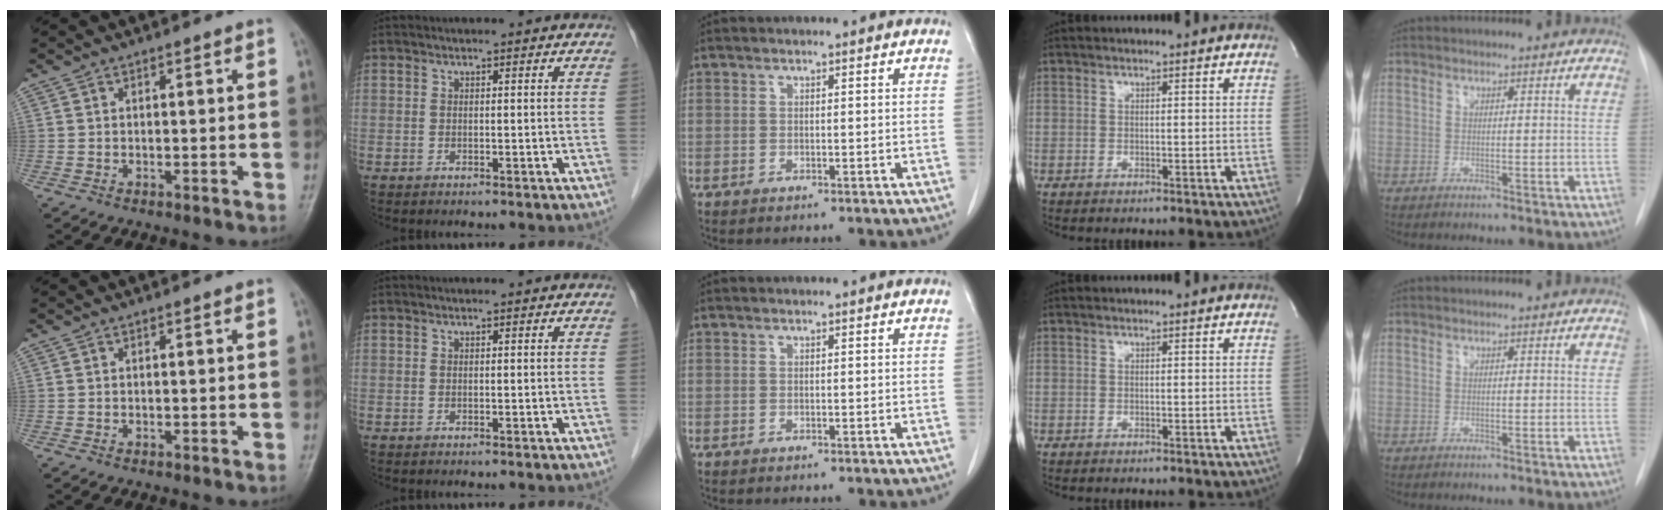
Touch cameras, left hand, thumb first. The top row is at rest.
{}